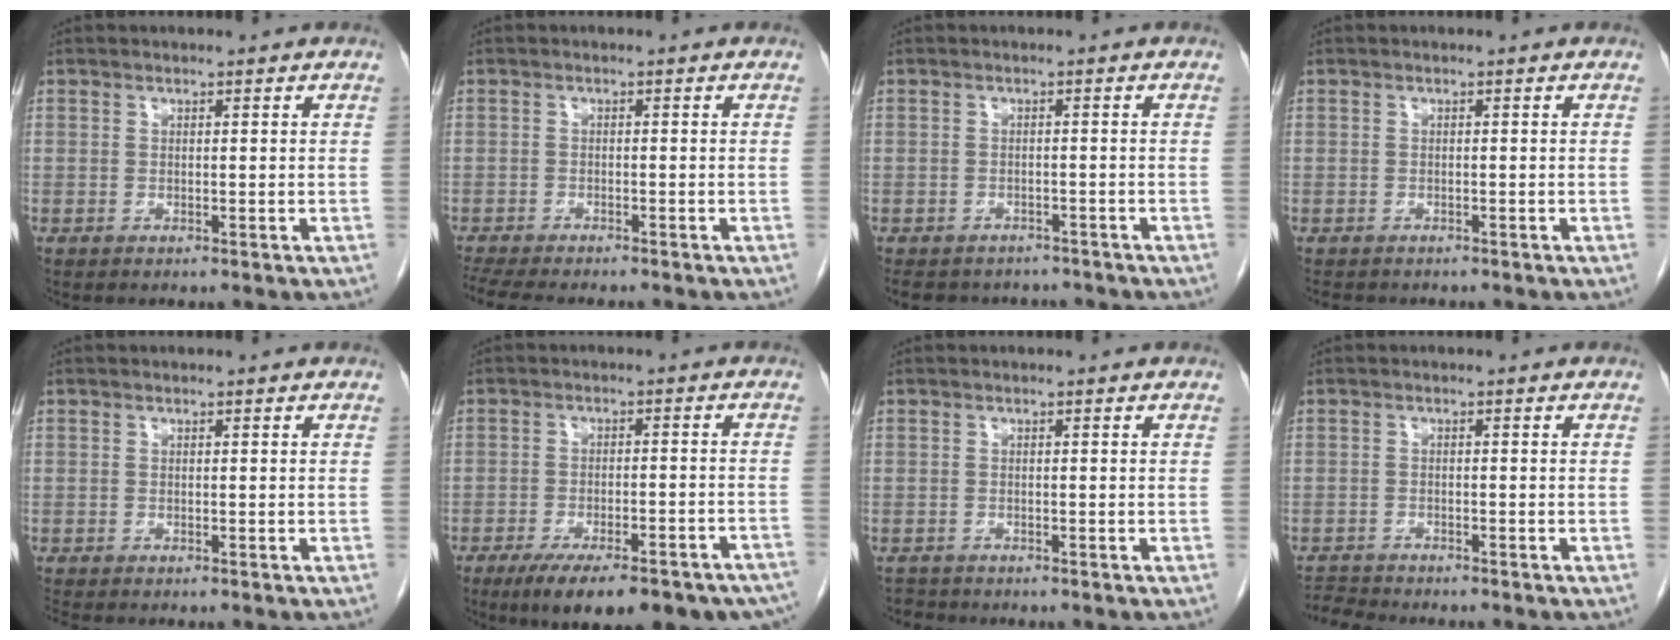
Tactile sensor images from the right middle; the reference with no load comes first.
{"total": 9.4, "force": [-8.1, 1.8, 4.4], "torque": [-0.072, -0.009, -0.122]}
{"total": 8.7, "force": [-7.7, 3.7, 1.7], "torque": [-0.027, 0.004, -0.092]}
{"total": 3.6, "force": [-3.0, 1.6, 1.1], "torque": [-0.019, -0.005, -0.039]}
{"total": 0.7, "force": [-0.7, 0.1, 0.1], "torque": [-0.008, -0.003, -0.015]}
{"total": 20.4, "force": [-15.8, 5.5, 11.7], "torque": [-0.127, -0.003, -0.203]}
{"total": 1.2, "force": [-1.1, 0.3, -0.3], "torque": [0.001, -0.004, -0.020]}
{"total": 3.2, "force": [-3.2, -0.1, -0.2], "torque": [0.003, -0.015, -0.057]}